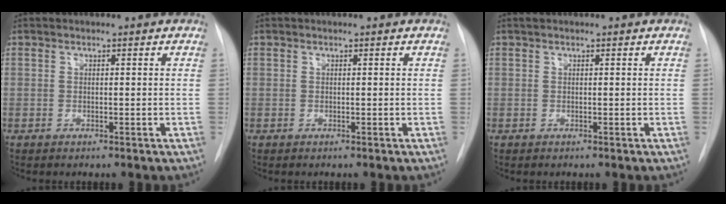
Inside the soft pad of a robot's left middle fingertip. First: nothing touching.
{"total": 0.7, "force": [-0.1, -0.4, -0.6], "torque": [0.017, -0.004, -0.003]}
{"total": 0.7, "force": [0.1, -0.3, -0.6], "torque": [0.009, 0.003, 0.002]}